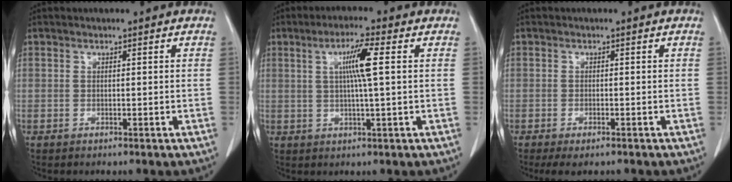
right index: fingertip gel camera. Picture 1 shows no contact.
{"total": 6.1, "force": [1.4, -0.3, 5.9], "torque": [-0.107, 0.003, 0.025]}
{"total": 3.5, "force": [-2.6, 1.0, 2.1], "torque": [-0.034, -0.009, -0.034]}